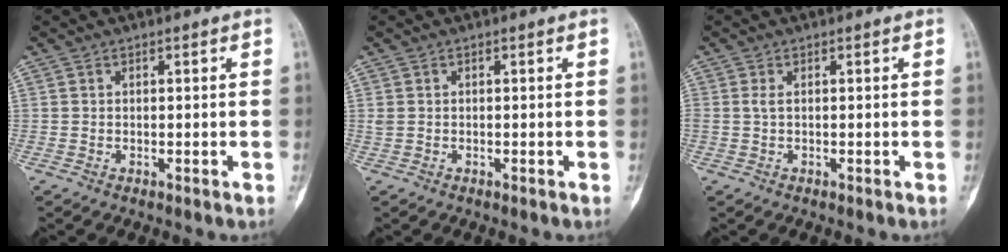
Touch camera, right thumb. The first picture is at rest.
{"total": 0.7, "force": [-0.1, 0.6, 0.4], "torque": [-0.012, 0.002, -0.002]}
{"total": 0.9, "force": [0.0, 0.4, 0.8], "torque": [-0.018, -0.001, -0.002]}